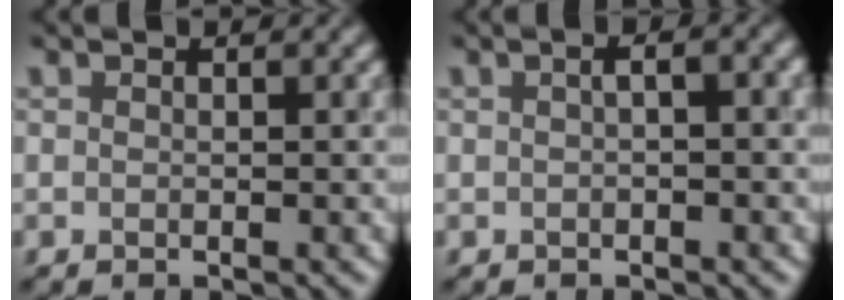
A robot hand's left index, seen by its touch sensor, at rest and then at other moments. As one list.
[{"total": 3.7, "force": [0.7, 1.6, 3.3], "torque": [-0.026, 0.018, -0.005]}]